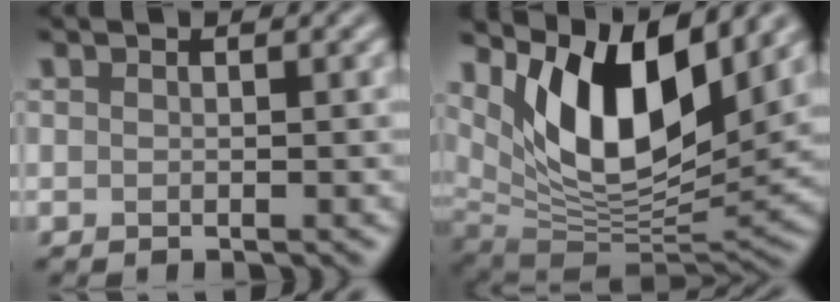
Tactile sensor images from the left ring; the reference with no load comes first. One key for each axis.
{"total": 11.3, "fx": 5.2, "fy": 4.7, "fz": 8.9, "tx": -0.142, "ty": -0.019, "tz": 0.102}